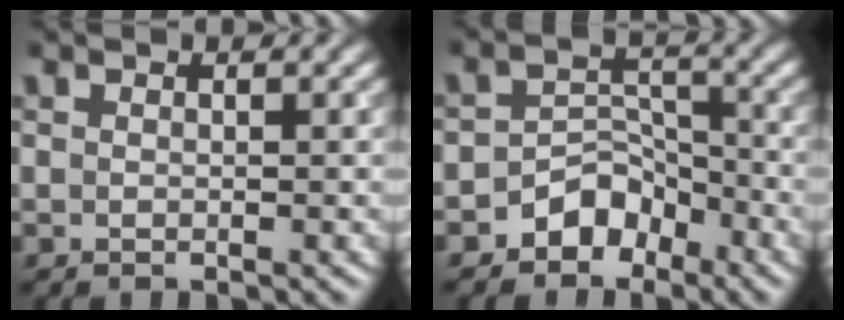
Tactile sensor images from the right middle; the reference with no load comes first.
{"total": 3.8, "force": [-2.7, 2.4, 1.2], "torque": [-0.004, 0.009, -0.048]}